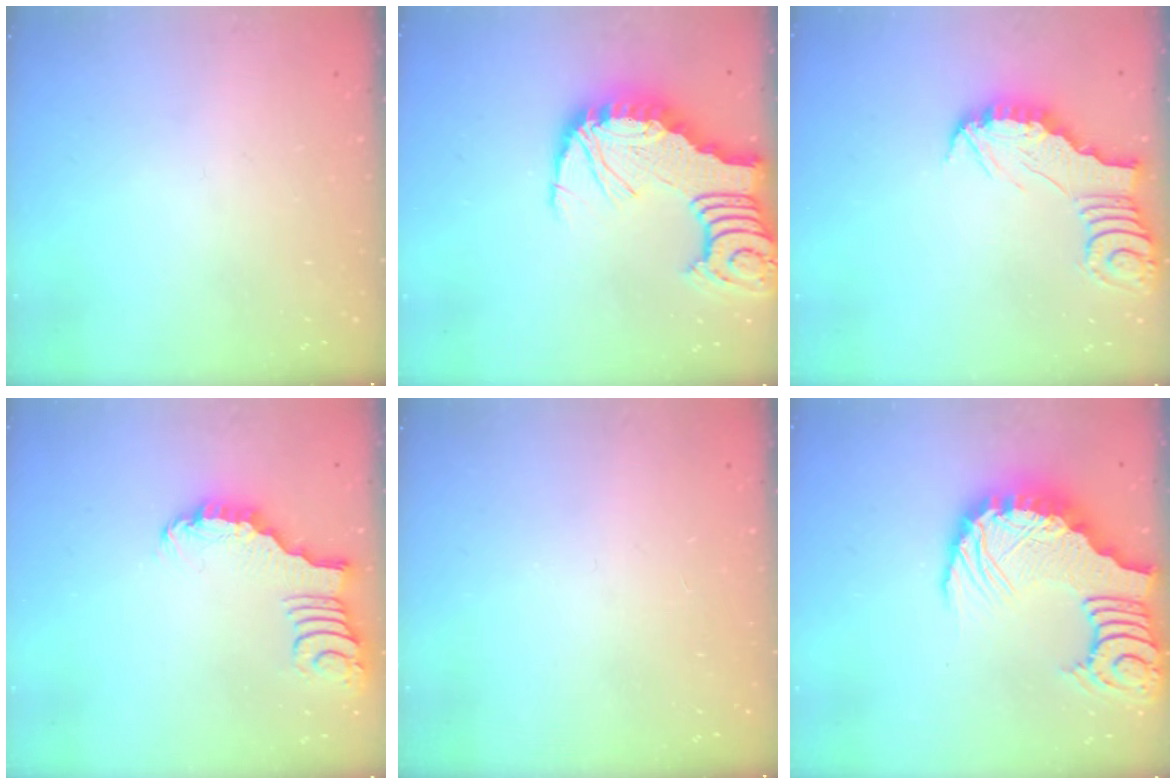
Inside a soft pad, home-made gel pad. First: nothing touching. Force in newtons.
{"total": 8.1, "press": 8.0, "slide": 0.8}
{"total": 3.0, "press": 3.0, "slide": 0.3}
{"total": 2.2, "press": 2.2, "slide": 0.4}
{"total": 1.6, "press": 1.5, "slide": 0.3}
{"total": 9.4, "press": 9.4, "slide": 1.2}